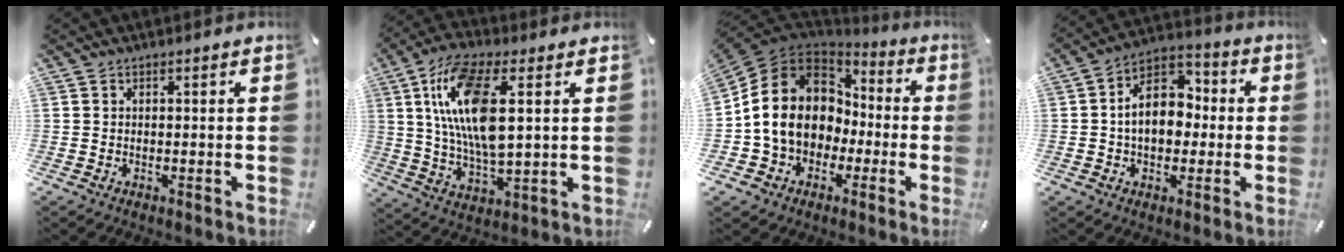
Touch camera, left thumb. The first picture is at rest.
{"total": 16.6, "force": [4.7, 6.8, 14.4], "torque": [-0.294, -0.002, 0.081]}
{"total": 13.8, "force": [-1.5, 12.4, 5.9], "torque": [-0.141, 0.010, -0.022]}
{"total": 11.4, "force": [-0.6, 8.4, 7.6], "torque": [-0.132, 0.012, -0.011]}